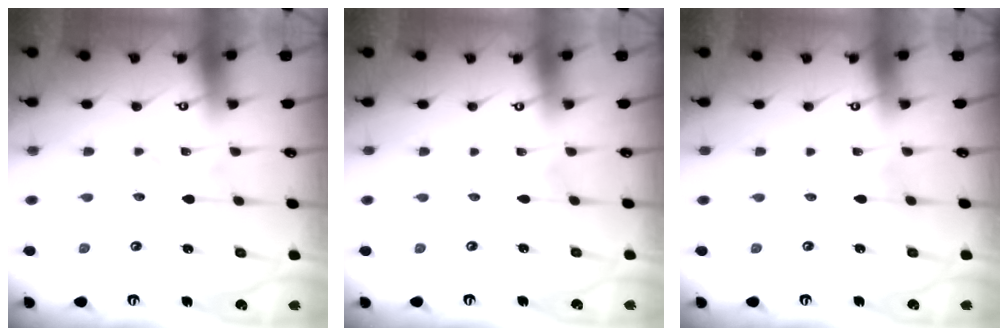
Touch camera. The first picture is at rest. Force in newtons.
{"total": 1.5, "press": 1.5, "slide": 0.2}
{"total": 0.7, "press": 0.7, "slide": 0.0}